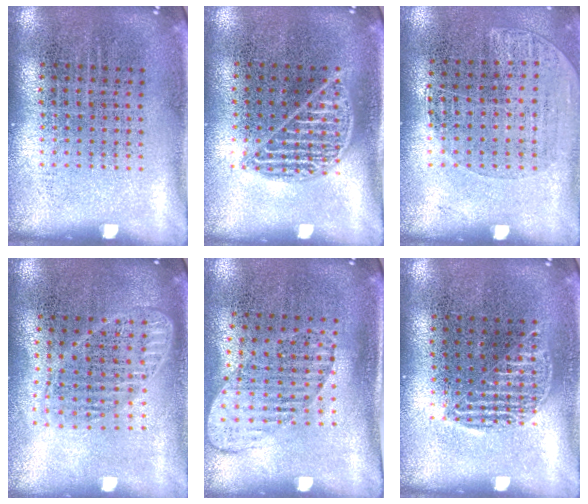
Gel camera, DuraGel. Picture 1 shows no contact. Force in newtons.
{"total": 1.0, "press": 0.9, "slide": 0.3}
{"total": 1.1, "press": 0.9, "slide": 0.5}
{"total": 1.8, "press": 1.5, "slide": 0.9}
{"total": 1.5, "press": 1.2, "slide": 0.8}
{"total": 1.2, "press": 1.2, "slide": 0.2}